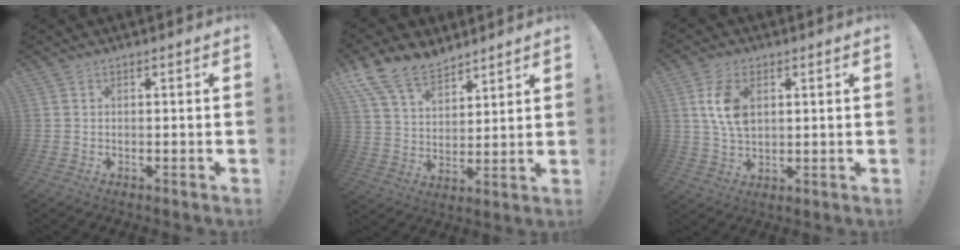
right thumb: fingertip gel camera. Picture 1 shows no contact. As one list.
[{"total": 13.9, "force": [10.7, 7.1, 5.4], "torque": [-0.107, -0.064, 0.204]}, {"total": 9.6, "force": [2.7, 6.1, 6.9], "torque": [-0.130, 0.001, 0.052]}]